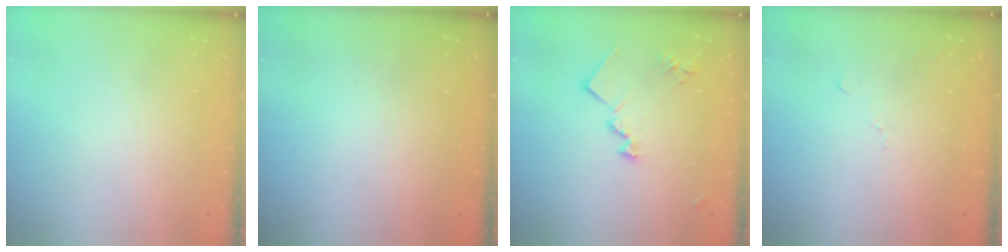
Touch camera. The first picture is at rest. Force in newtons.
{"total": 1.2, "press": 1.2, "slide": 0.3}
{"total": 13.0, "press": 13.0, "slide": 0.3}
{"total": 5.6, "press": 5.6, "slide": 0.7}